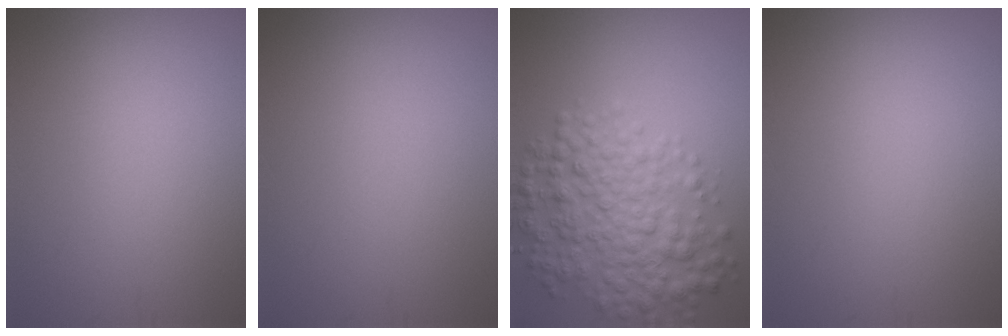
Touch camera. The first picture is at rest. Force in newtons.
{"total": 0.0}
{"total": 6.4, "press": 6.4, "slide": 0.1}
{"total": 0.0}